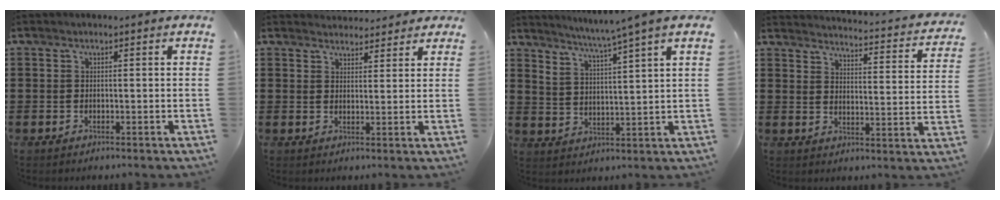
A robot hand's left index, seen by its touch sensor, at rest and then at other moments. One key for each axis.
{"total": 2.8, "fx": 2.7, "fy": 0.8, "fz": 0.0, "tx": 0.000, "ty": -0.007, "tz": 0.049}
{"total": 4.0, "fx": 3.4, "fy": -1.4, "fz": 1.6, "tx": -0.046, "ty": -0.032, "tz": 0.050}
{"total": 2.7, "fx": 2.6, "fy": -0.5, "fz": 0.6, "tx": -0.024, "ty": -0.033, "tz": 0.035}